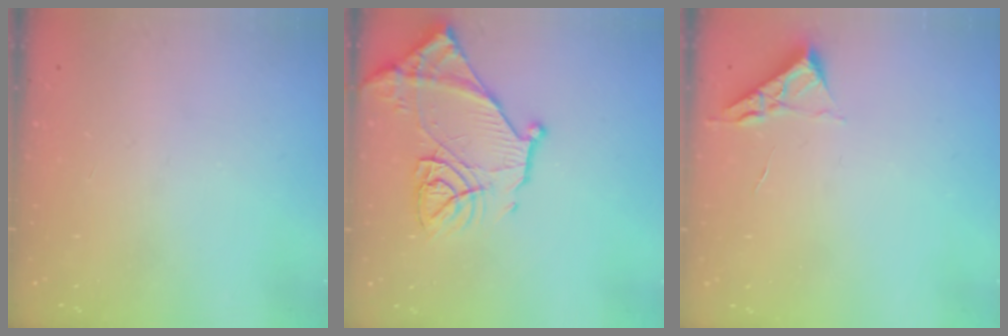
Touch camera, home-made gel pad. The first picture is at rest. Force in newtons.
{"total": 14.6, "press": 14.6, "slide": 1.0}
{"total": 3.5, "press": 3.4, "slide": 0.5}